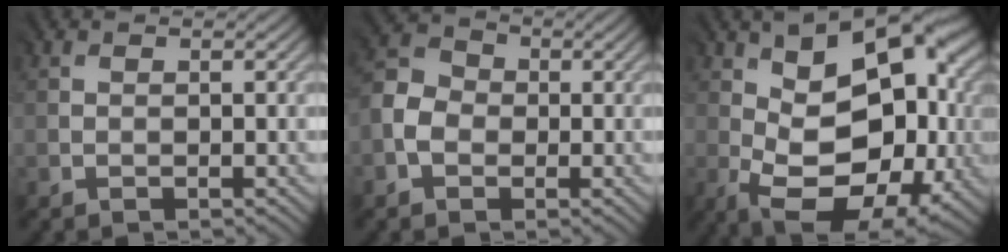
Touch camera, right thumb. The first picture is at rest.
{"total": 4.2, "force": [-1.7, 3.4, 1.7], "torque": [-0.042, 0.004, -0.042]}
{"total": 18.1, "force": [0.5, 11.5, 13.9], "torque": [-0.202, -0.016, 0.030]}